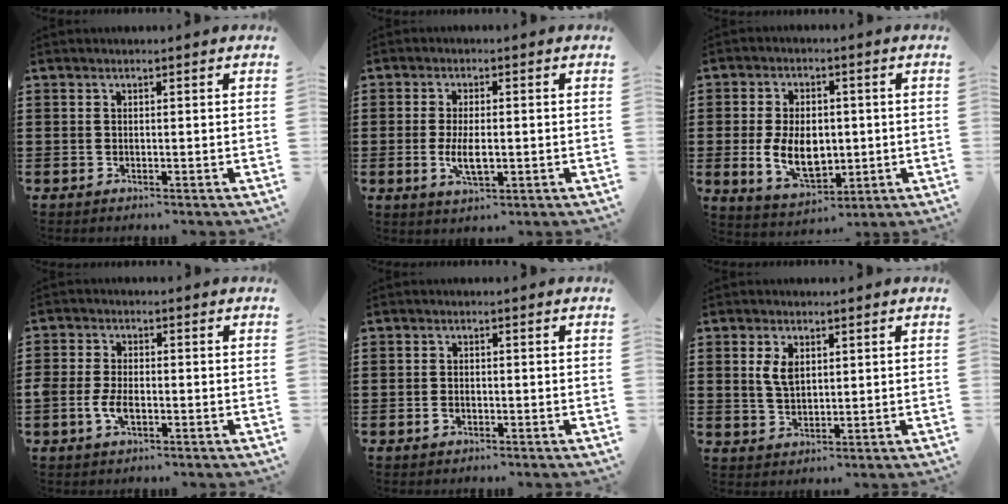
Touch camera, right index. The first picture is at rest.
{"total": 4.9, "force": [-0.7, 2.0, 4.4], "torque": [-0.090, -0.003, -0.014]}
{"total": 8.6, "force": [-0.8, 5.6, 6.5], "torque": [-0.128, 0.000, -0.019]}
{"total": 4.1, "force": [-1.1, 2.3, 3.2], "torque": [-0.080, -0.003, -0.025]}
{"total": 1.4, "force": [-0.7, 0.9, 0.9], "torque": [-0.027, -0.003, -0.015]}
{"total": 3.8, "force": [1.2, 2.2, 2.8], "torque": [-0.062, 0.008, 0.021]}